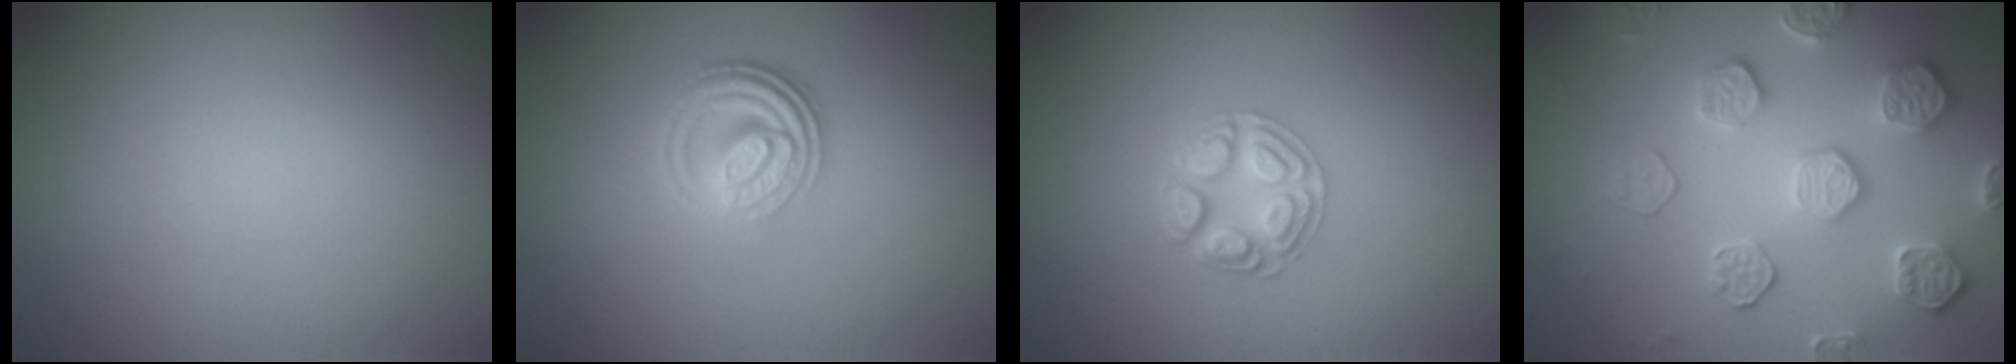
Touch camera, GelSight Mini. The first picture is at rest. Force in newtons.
{"total": 3.9, "press": 2.7, "slide": 2.8}
{"total": 2.6, "press": 2.6, "slide": 0.2}
{"total": 4.8, "press": 4.6, "slide": 1.2}